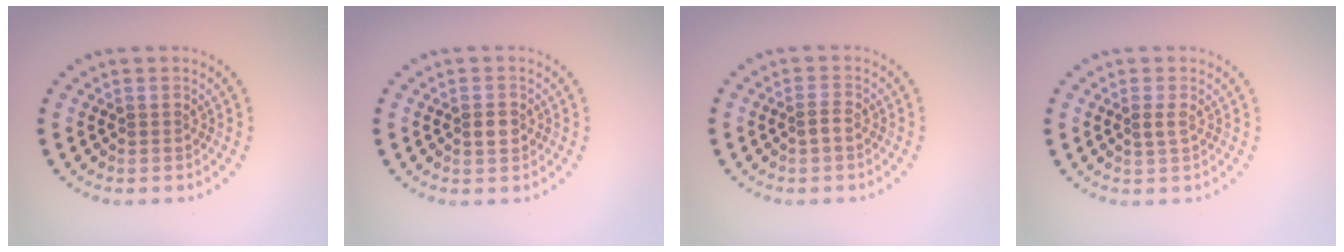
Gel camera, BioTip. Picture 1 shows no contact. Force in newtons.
{"total": 1.5, "press": 1.5, "slide": 0.3}
{"total": 1.0, "press": 0.9, "slide": 0.5}
{"total": 0.8, "press": 0.8, "slide": 0.3}